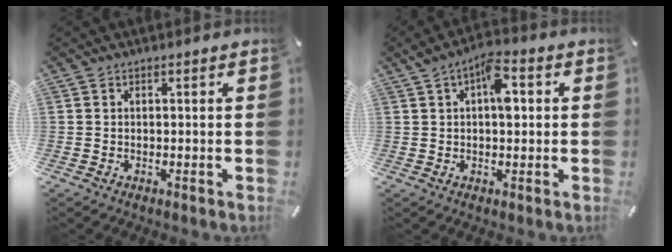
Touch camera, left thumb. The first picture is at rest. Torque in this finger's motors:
{"motor_torque": [1.32, 1.51, 0.67, -0.80, 0.29]}